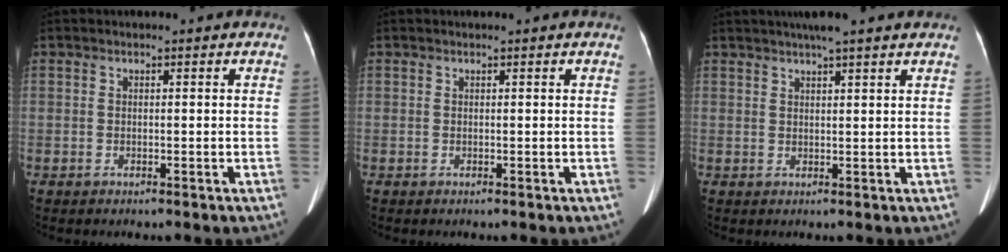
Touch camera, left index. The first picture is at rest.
{"total": 0.0}
{"total": 7.0, "force": [5.8, -0.2, 4.0], "torque": [-0.062, 0.029, 0.080]}